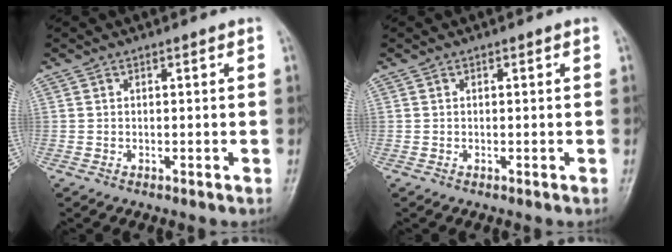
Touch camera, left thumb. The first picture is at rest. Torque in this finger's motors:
{"motor_torque": [0.00, 0.00, 0.00, 0.00, 0.00]}